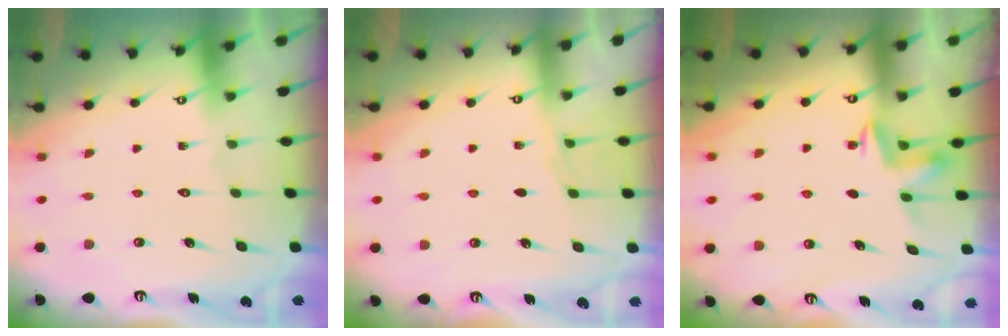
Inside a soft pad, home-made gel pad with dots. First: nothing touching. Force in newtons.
{"total": 2.8, "press": 2.7, "slide": 0.4}
{"total": 3.3, "press": 3.3, "slide": 0.4}